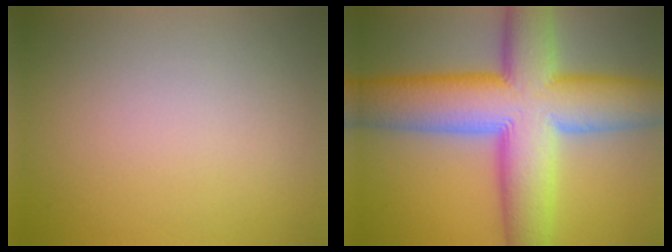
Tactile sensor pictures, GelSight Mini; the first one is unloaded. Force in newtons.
{"total": 14.9, "press": 14.9, "slide": 0.7}